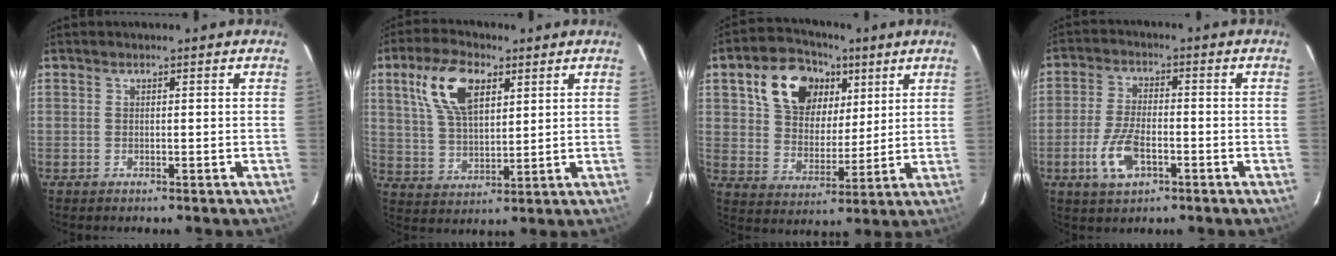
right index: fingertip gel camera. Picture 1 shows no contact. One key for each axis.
{"total": 11.7, "fx": 5.3, "fy": 5.8, "fz": 8.8, "tx": -0.171, "ty": 0.020, "tz": 0.105}
{"total": 15.6, "fx": 7.4, "fy": 10.6, "fz": 8.7, "tx": -0.176, "ty": 0.042, "tz": 0.138}
{"total": 8.2, "fx": -3.4, "fy": 3.9, "fz": 6.3, "tx": -0.141, "ty": -0.002, "tz": -0.061}